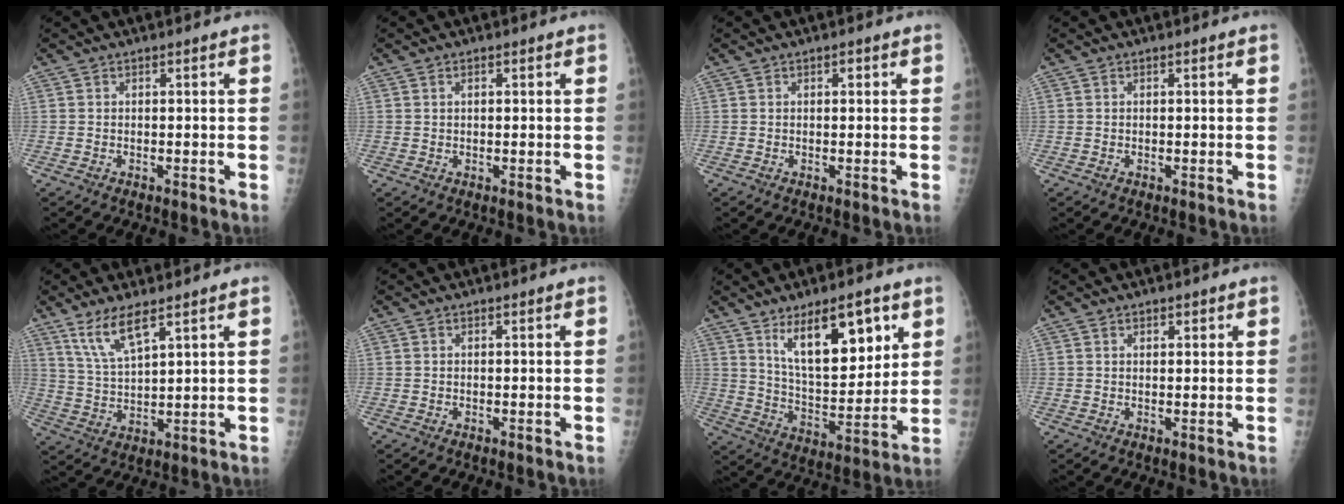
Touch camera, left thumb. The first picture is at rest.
{"total": 0.9, "force": [0.4, 0.5, 0.6], "torque": [-0.009, 0.000, 0.006]}
{"total": 1.1, "force": [0.5, 0.7, 0.8], "torque": [-0.004, 0.001, 0.006]}
{"total": 0.0}
{"total": 8.2, "force": [5.4, 2.1, 5.8], "torque": [-0.116, -0.025, 0.116]}
{"total": 0.0}
{"total": 16.6, "force": [8.2, 7.0, 12.6], "torque": [-0.161, -0.049, 0.149]}
{"total": 1.8, "force": [1.1, 1.0, 1.0], "torque": [-0.004, -0.004, 0.015]}